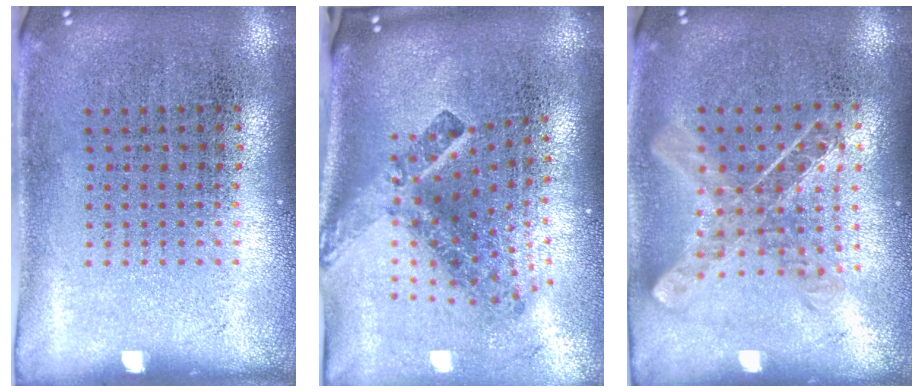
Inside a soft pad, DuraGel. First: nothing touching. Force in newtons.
{"total": 3.1, "press": 1.8, "slide": 2.5}
{"total": 0.9, "press": 0.9, "slide": 0.0}